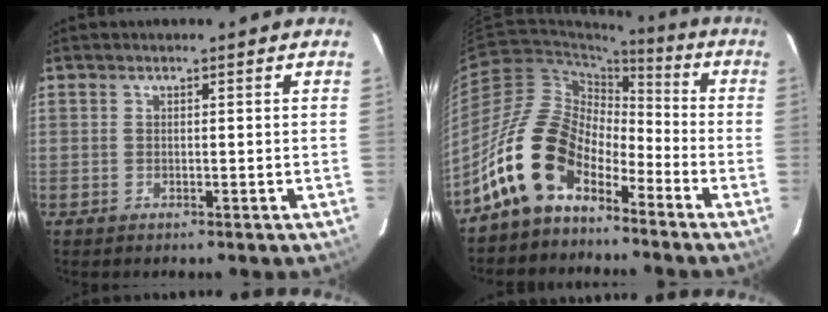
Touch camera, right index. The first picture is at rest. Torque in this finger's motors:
{"motor_torque": [0.96, -0.69, 1.05, 0.21]}